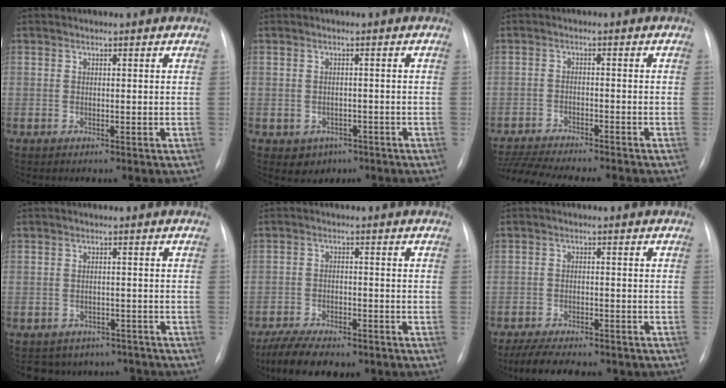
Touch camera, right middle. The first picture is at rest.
{"total": 2.9, "force": [-1.3, 2.4, 0.8], "torque": [-0.009, 0.006, -0.007]}
{"total": 13.3, "force": [-12.0, 1.2, 5.7], "torque": [-0.095, -0.009, -0.179]}
{"total": 8.4, "force": [-7.2, 4.3, 0.4], "torque": [0.003, 0.017, -0.079]}
{"total": 10.6, "force": [-8.3, 3.7, 5.6], "torque": [-0.090, -0.009, -0.125]}
{"total": 12.2, "force": [-10.2, 3.5, 5.7], "torque": [-0.090, -0.003, -0.139]}